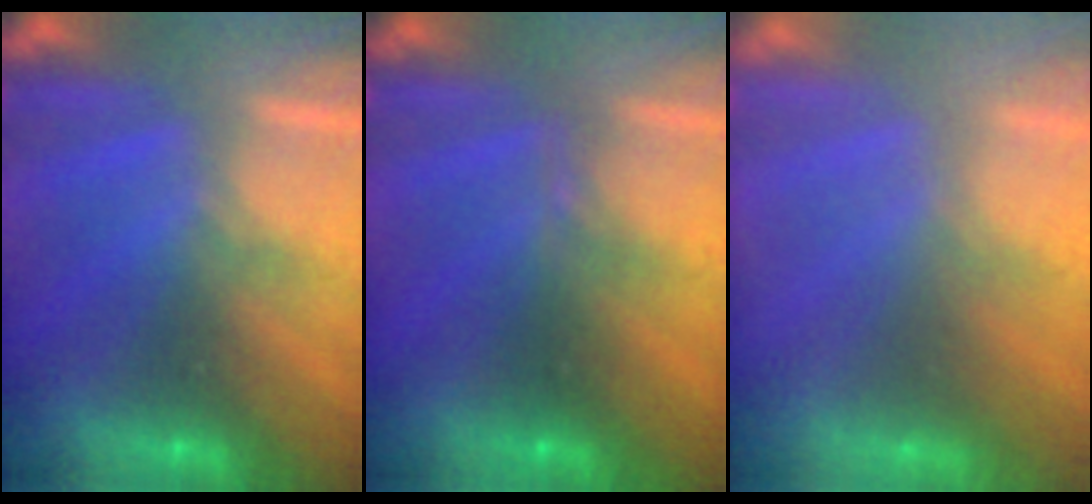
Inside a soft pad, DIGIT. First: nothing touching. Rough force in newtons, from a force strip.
{"total": 2.3}
{"total": 6.5}